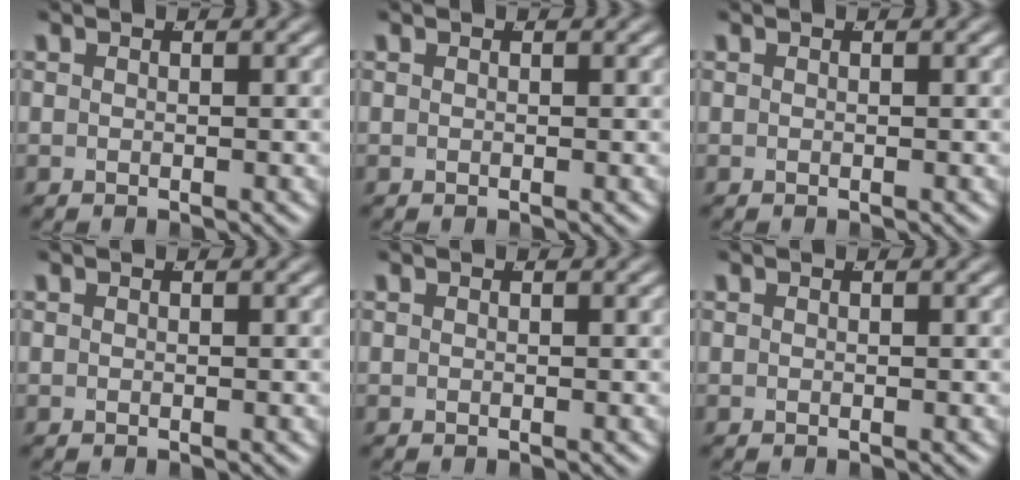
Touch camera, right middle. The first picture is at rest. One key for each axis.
{"total": 1.2, "fx": -0.2, "fy": -1.2, "fz": -0.4, "tx": 0.018, "ty": -0.011, "tz": 0.007}
{"total": 0.0}
{"total": 0.0}
{"total": 0.0}
{"total": 0.0}